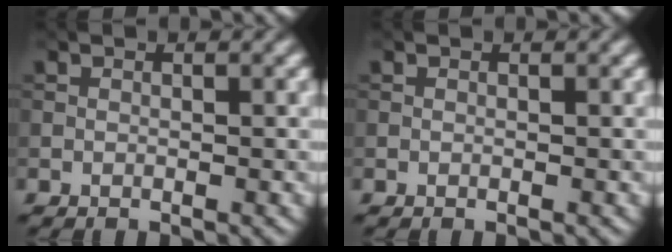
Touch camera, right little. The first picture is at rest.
{"total": 0.0}